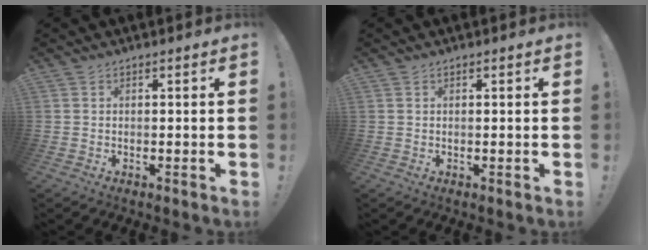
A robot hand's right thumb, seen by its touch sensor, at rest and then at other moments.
{"total": 0.0}